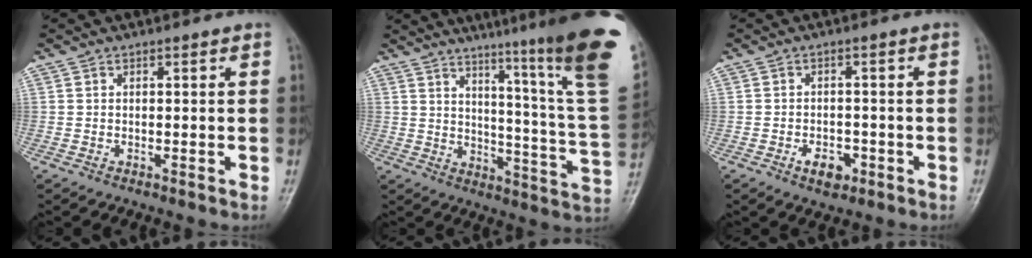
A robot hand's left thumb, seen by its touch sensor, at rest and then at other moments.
{"total": 25.5, "force": [16.5, 0.7, 19.5], "torque": [-0.242, -0.109, 0.218]}
{"total": 4.0, "force": [-1.8, 2.6, 2.5], "torque": [-0.027, 0.009, -0.025]}